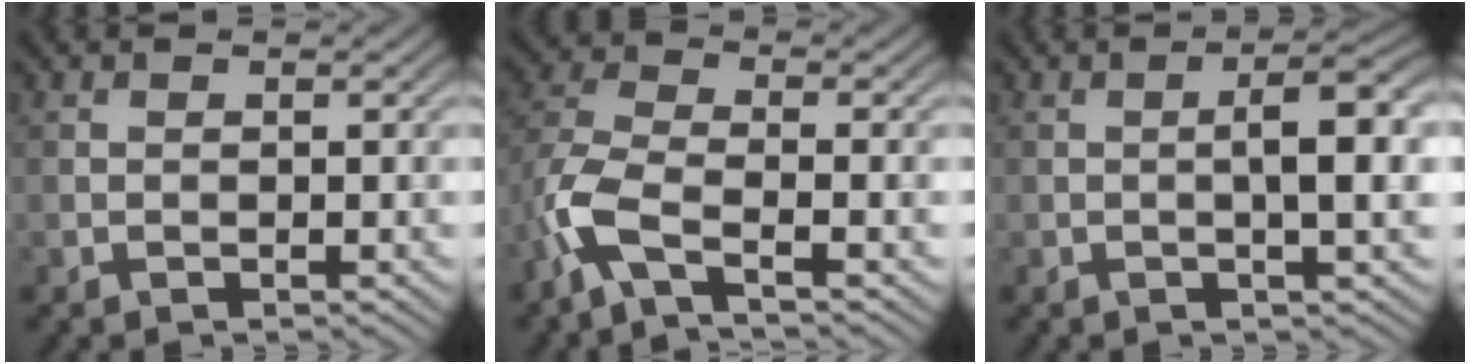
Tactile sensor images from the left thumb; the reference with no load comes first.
{"total": 6.3, "force": [-3.2, 1.9, 5.0], "torque": [-0.124, -0.003, -0.088]}
{"total": 4.7, "force": [0.0, 0.9, 4.7], "torque": [-0.075, 0.010, -0.003]}